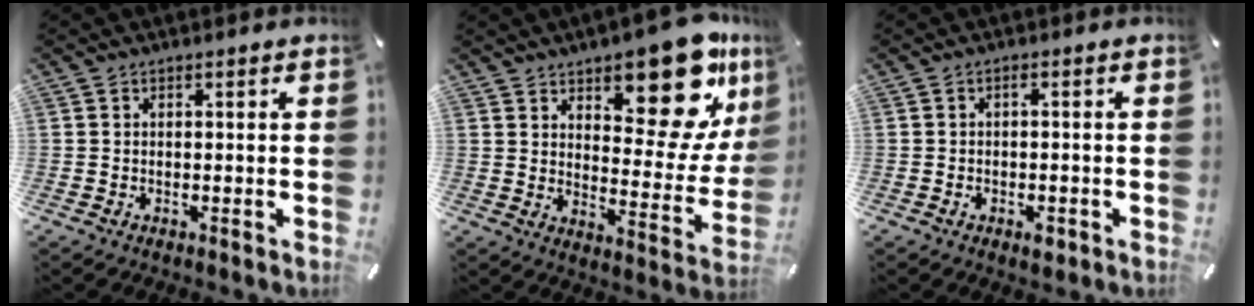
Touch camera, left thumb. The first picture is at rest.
{"total": 18.5, "force": [13.2, 7.3, 10.7], "torque": [-0.127, -0.113, 0.218]}
{"total": 2.4, "force": [-0.9, 1.3, 1.9], "torque": [-0.032, 0.006, -0.017]}